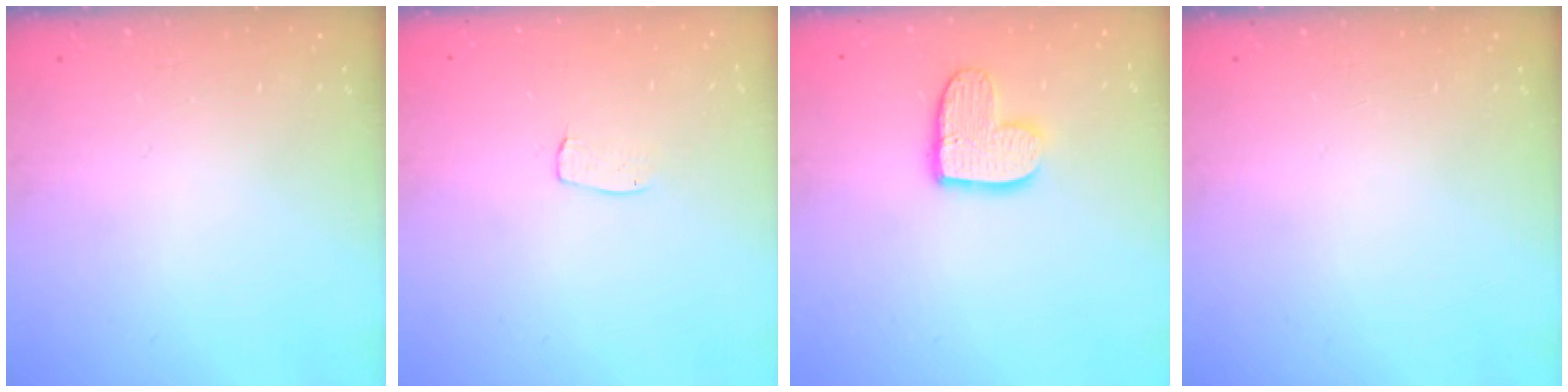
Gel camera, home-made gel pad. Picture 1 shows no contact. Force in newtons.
{"total": 4.5, "press": 4.5, "slide": 0.3}
{"total": 10.7, "press": 10.7, "slide": 0.8}
{"total": 0.0}